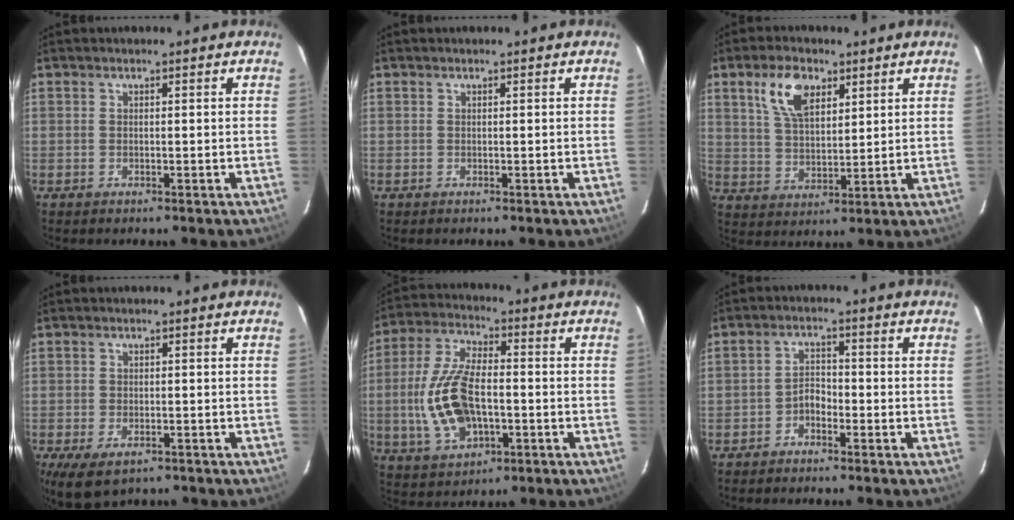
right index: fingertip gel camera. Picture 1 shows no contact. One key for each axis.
{"total": 0.0}
{"total": 9.2, "fx": 4.7, "fy": 4.8, "fz": 6.3, "tx": -0.121, "ty": 0.016, "tz": 0.090}
{"total": 6.9, "fx": -4.0, "fy": 3.5, "fz": 4.3, "tx": -0.093, "ty": -0.028, "tz": -0.064}
{"total": 14.7, "fx": -2.4, "fy": 7.5, "fz": 12.5, "tx": -0.267, "ty": 0.004, "tz": -0.037}
{"total": 2.8, "fx": -2.1, "fy": 1.6, "fz": 1.0, "tx": -0.022, "ty": 0.011, "tz": -0.037}